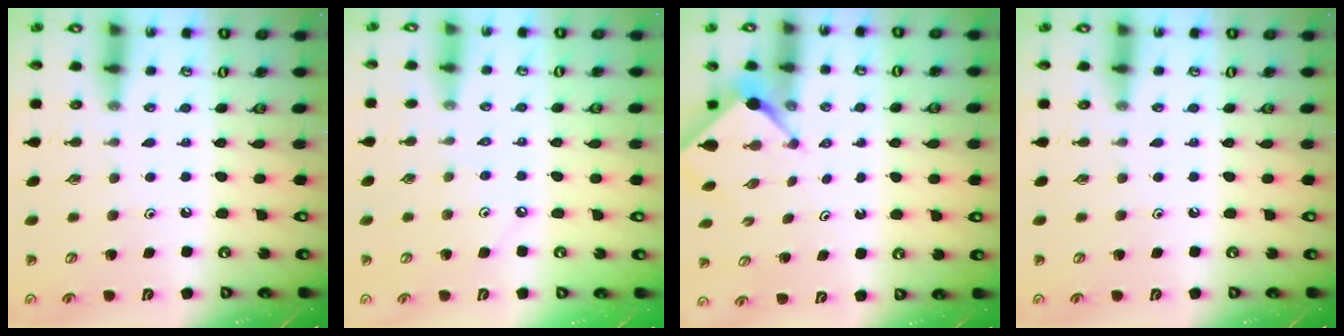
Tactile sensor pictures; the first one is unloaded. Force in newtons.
{"total": 1.6, "press": 1.5, "slide": 0.4}
{"total": 2.4, "press": 2.4, "slide": 0.3}
{"total": 0.0}